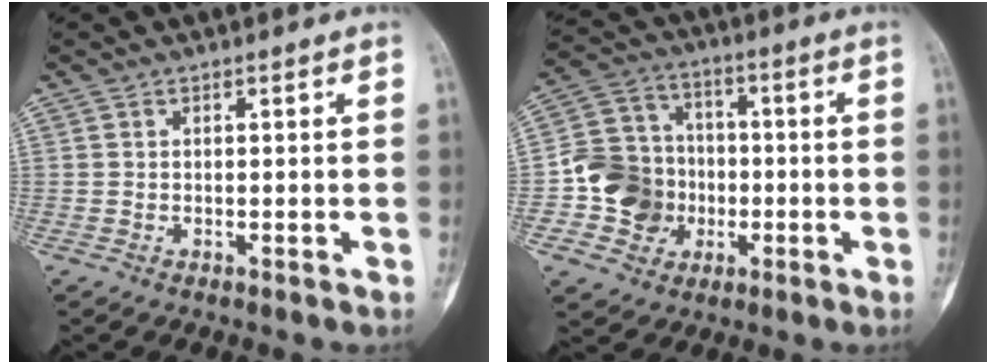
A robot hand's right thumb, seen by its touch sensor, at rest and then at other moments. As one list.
[{"total": 12.4, "force": [-2.7, 11.2, 4.8], "torque": [-0.048, 0.030, -0.051]}]